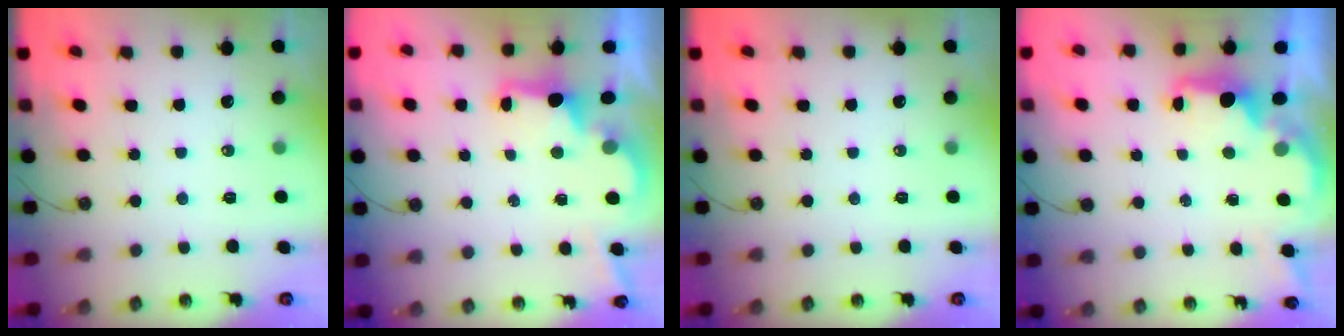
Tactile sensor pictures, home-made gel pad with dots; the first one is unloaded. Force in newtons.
{"total": 2.6, "press": 2.5, "slide": 0.8}
{"total": 0.0}
{"total": 2.2, "press": 2.0, "slide": 0.8}